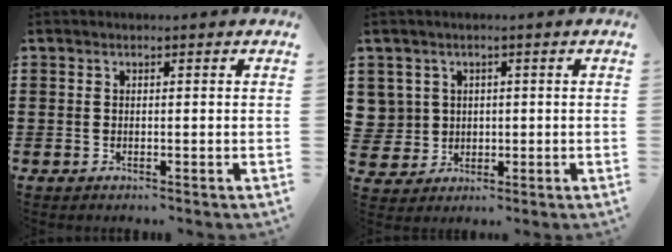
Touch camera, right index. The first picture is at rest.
{"total": 3.5, "force": [0.8, 3.4, 0.1], "torque": [-0.022, 0.012, 0.015]}